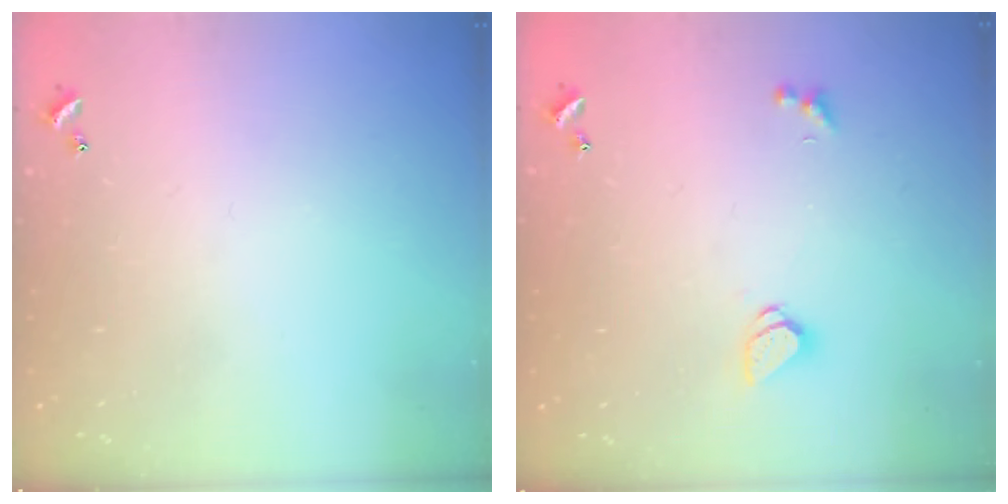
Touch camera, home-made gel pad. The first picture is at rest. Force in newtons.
{"total": 1.5, "press": 1.4, "slide": 0.5}